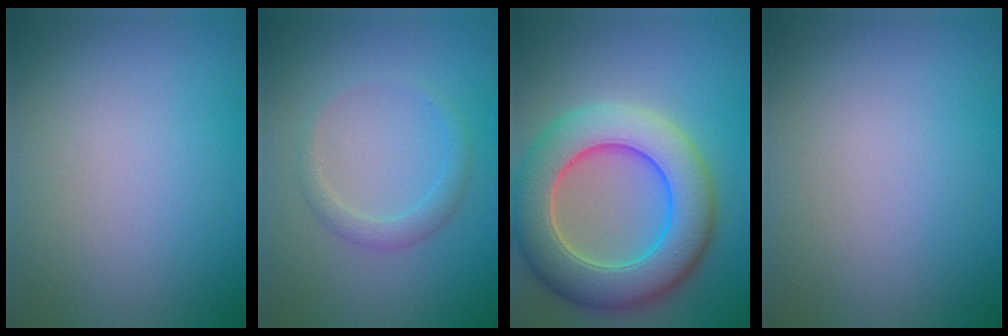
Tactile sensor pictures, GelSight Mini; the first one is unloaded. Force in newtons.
{"total": 1.8, "press": 1.8, "slide": 0.0}
{"total": 9.7, "press": 9.7, "slide": 0.3}
{"total": 0.0}